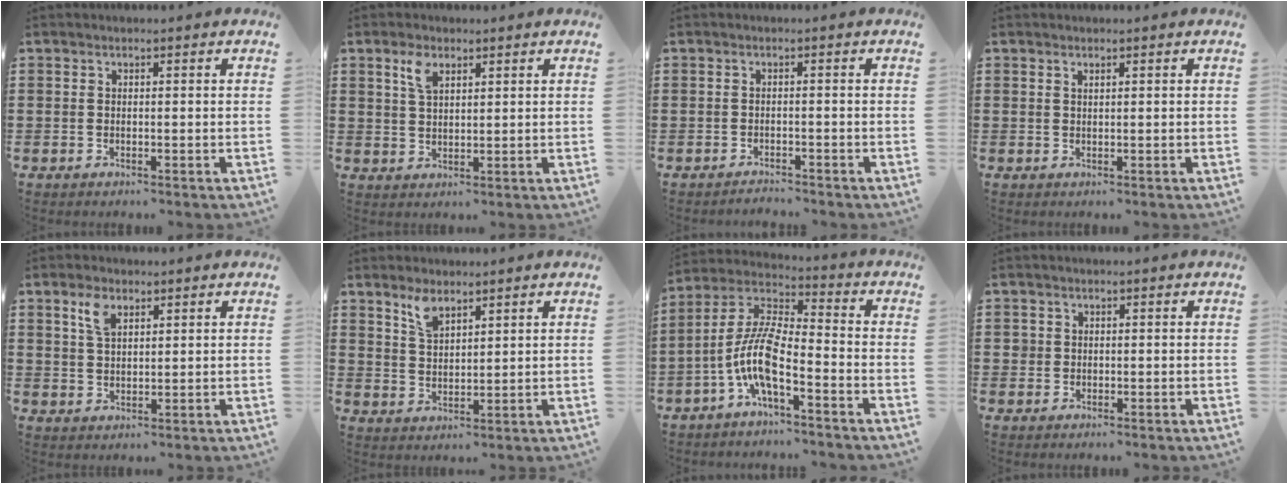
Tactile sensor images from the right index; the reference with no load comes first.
{"total": 3.7, "force": [2.2, 1.6, 2.5], "torque": [-0.057, 0.007, 0.039]}
{"total": 1.4, "force": [-1.4, 0.0, -0.1], "torque": [-0.002, 0.003, -0.030]}
{"total": 0.6, "force": [0.4, 0.2, 0.3], "torque": [-0.007, 0.002, 0.007]}
{"total": 3.9, "force": [2.3, 1.8, 2.5], "torque": [-0.059, 0.008, 0.041]}
{"total": 4.2, "force": [3.1, 1.7, 2.3], "torque": [-0.054, 0.003, 0.058]}
{"total": 9.5, "force": [-4.6, 2.3, 7.9], "torque": [-0.200, -0.023, -0.099]}
{"total": 1.1, "force": [0.2, 1.1, 0.2], "torque": [-0.006, 0.007, 0.002]}